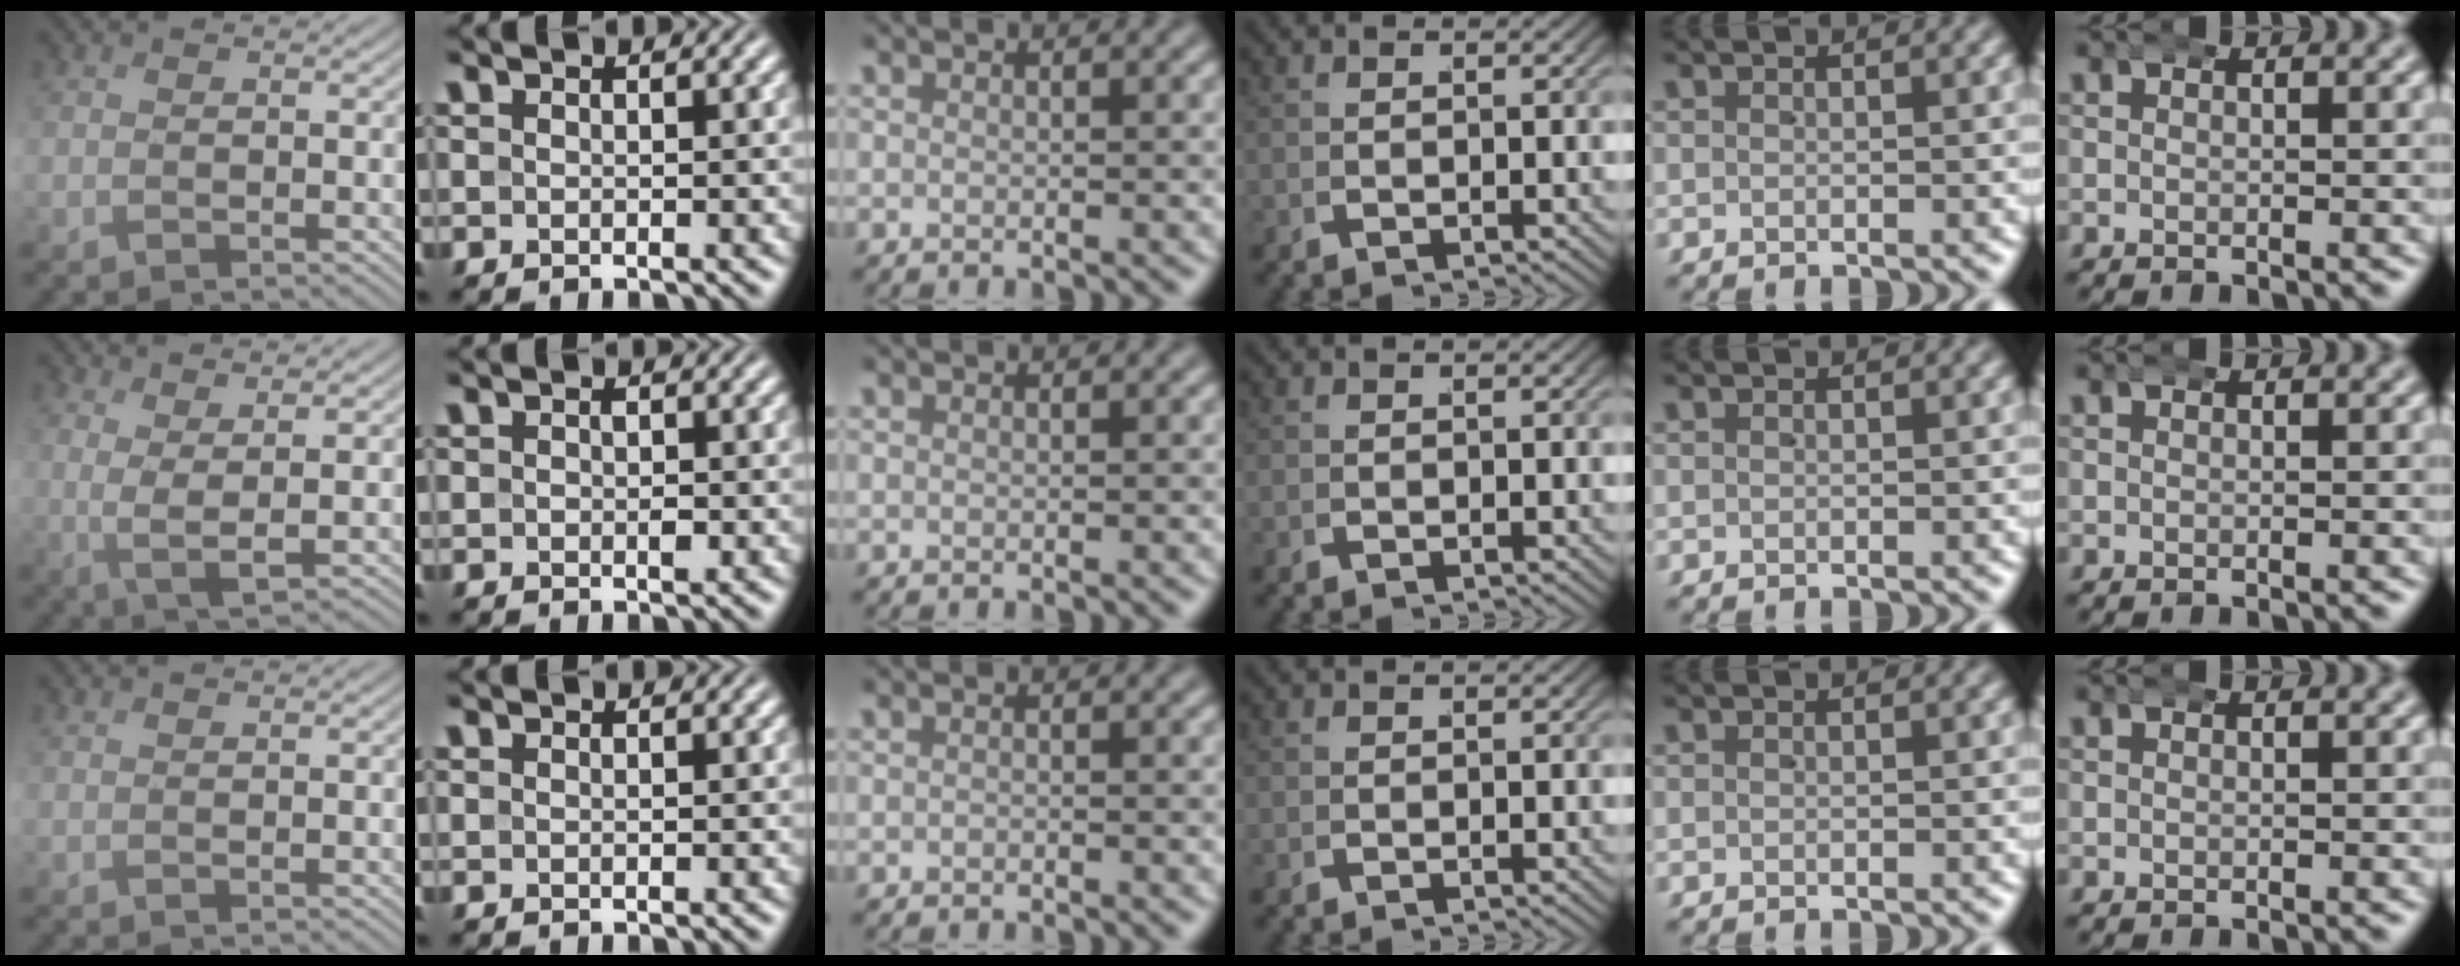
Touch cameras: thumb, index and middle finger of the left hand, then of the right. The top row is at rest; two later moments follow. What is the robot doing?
{"motion": "wrap", "object": "aluminum foil"}